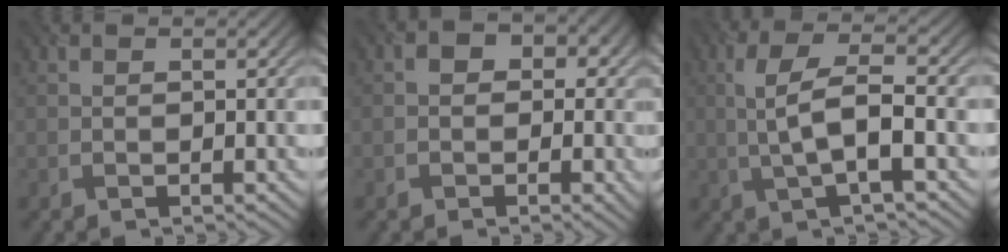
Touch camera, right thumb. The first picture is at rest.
{"total": 3.9, "force": [-0.1, 3.4, 1.9], "torque": [-0.012, 0.000, -0.007]}
{"total": 6.4, "force": [-0.9, 1.9, 6.1], "torque": [-0.127, 0.008, -0.019]}